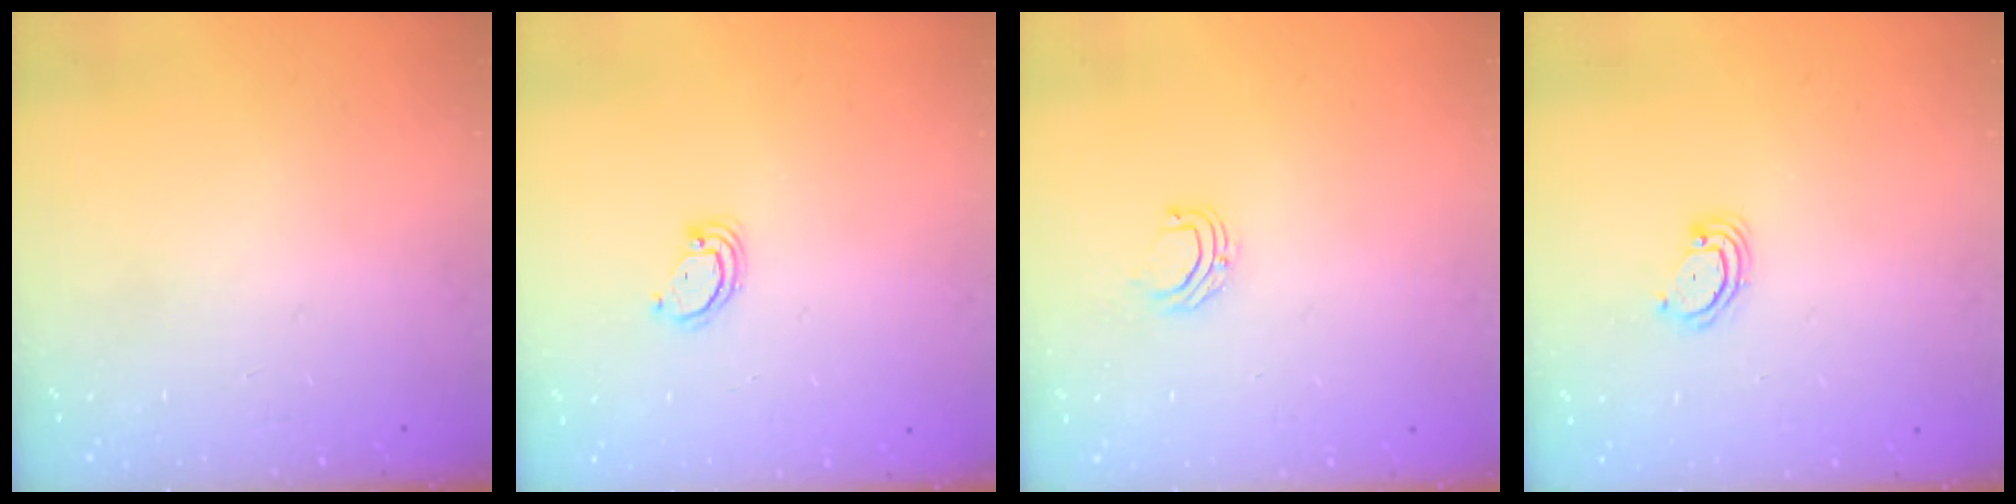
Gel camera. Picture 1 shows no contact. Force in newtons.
{"total": 2.9, "press": 2.8, "slide": 0.2}
{"total": 4.8, "press": 4.8, "slide": 0.3}
{"total": 2.9, "press": 2.9, "slide": 0.3}